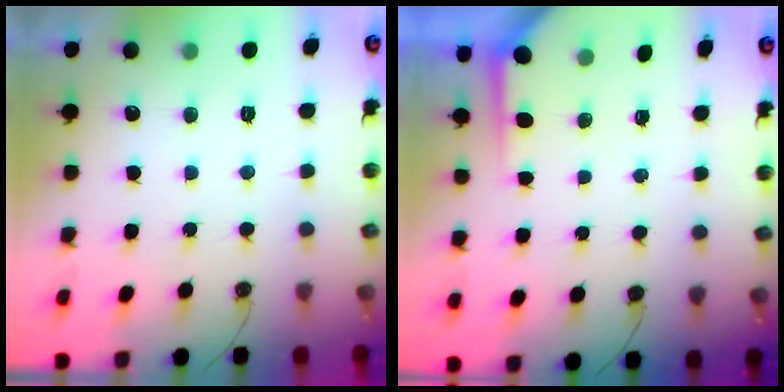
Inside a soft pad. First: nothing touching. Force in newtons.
{"total": 3.4, "press": 3.4, "slide": 0.3}